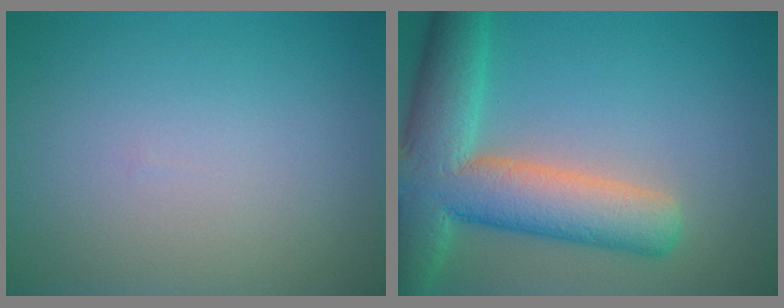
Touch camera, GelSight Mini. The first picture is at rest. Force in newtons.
{"total": 10.1, "press": 10.1, "slide": 0.6}